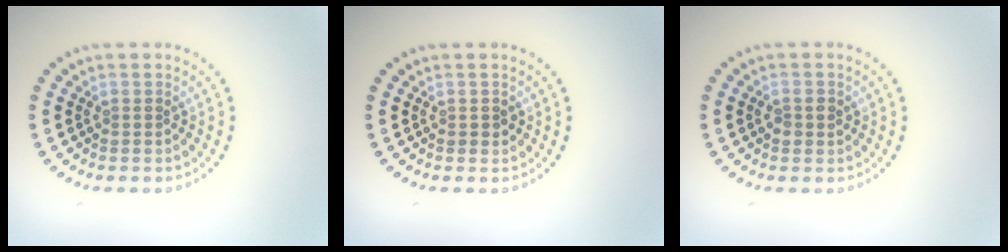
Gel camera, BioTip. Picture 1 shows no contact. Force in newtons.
{"total": 0.8, "press": 0.8, "slide": 0.2}
{"total": 1.4, "press": 1.4, "slide": 0.2}